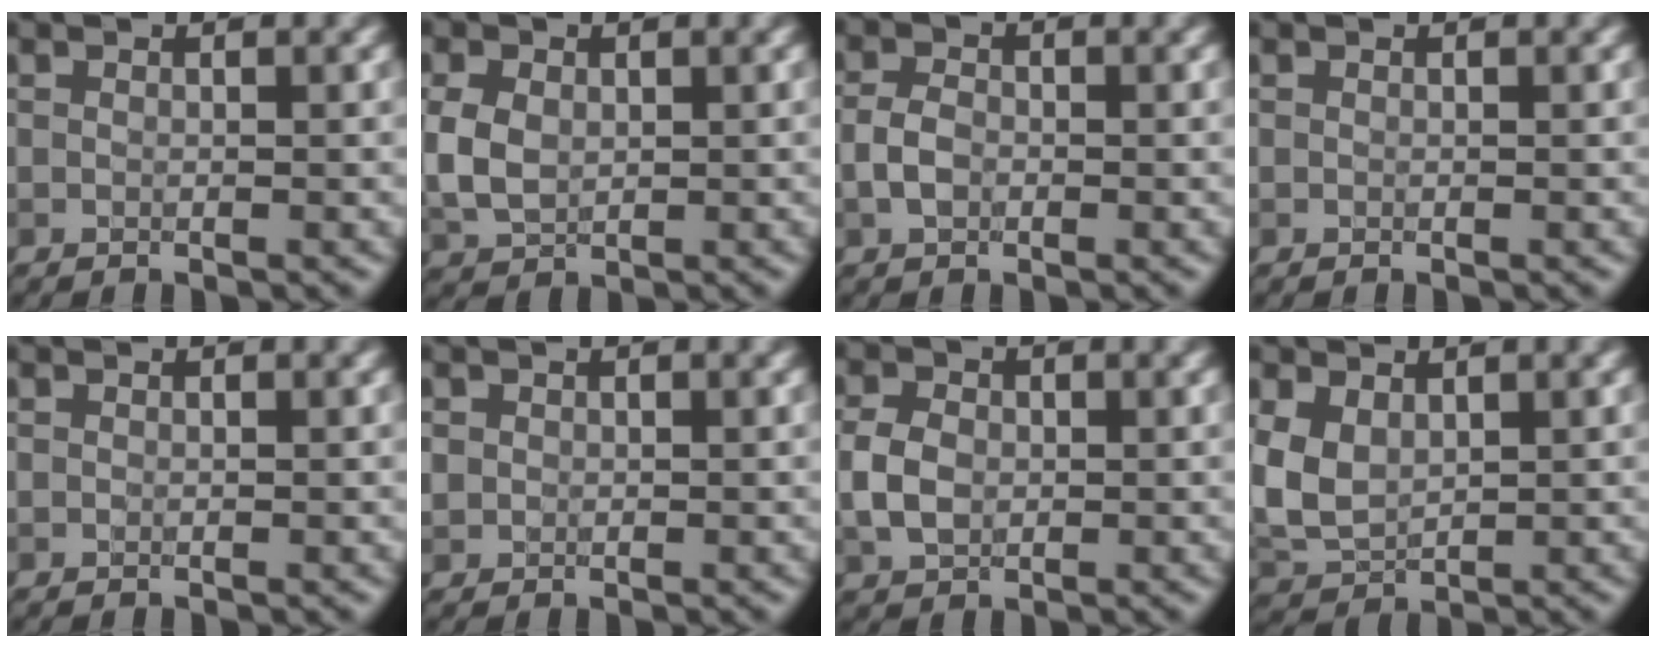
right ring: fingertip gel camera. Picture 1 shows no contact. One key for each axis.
{"total": 3.4, "fx": 0.3, "fy": 2.5, "fz": 2.2, "tx": -0.055, "ty": 0.000, "tz": 0.006}
{"total": 2.0, "fx": -0.6, "fy": 1.4, "fz": 1.4, "tx": -0.028, "ty": 0.002, "tz": -0.017}
{"total": 0.0}
{"total": 0.0}
{"total": 1.0, "fx": 0.3, "fy": 0.9, "fz": 0.2, "tx": -0.001, "ty": -0.002, "tz": 0.008}
{"total": 3.1, "fx": -0.3, "fy": 2.3, "fz": 1.9, "tx": -0.043, "ty": 0.001, "tz": -0.010}
{"total": 4.1, "fx": 0.9, "fy": 2.8, "fz": 2.9, "tx": -0.076, "ty": -0.001, "tz": 0.022}